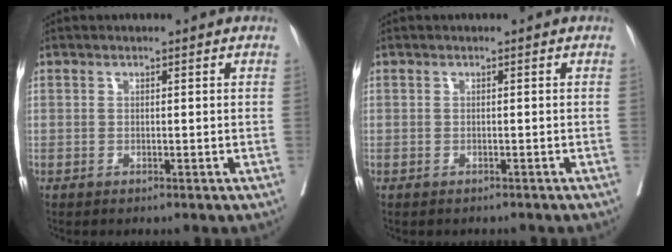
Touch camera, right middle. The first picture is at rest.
{"total": 1.3, "force": [-1.2, 0.4, 0.3], "torque": [-0.008, -0.001, -0.015]}